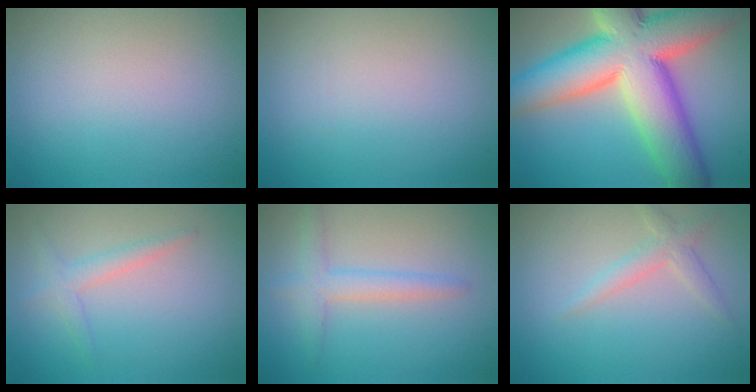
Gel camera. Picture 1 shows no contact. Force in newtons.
{"total": 0.0}
{"total": 15.0, "press": 14.9, "slide": 1.2}
{"total": 1.6, "press": 1.6, "slide": 0.0}
{"total": 2.4, "press": 2.4, "slide": 0.2}
{"total": 1.8, "press": 1.8, "slide": 0.1}